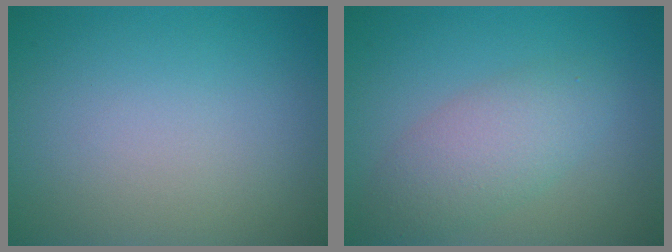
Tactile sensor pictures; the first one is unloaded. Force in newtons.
{"total": 3.8, "press": 3.8, "slide": 0.1}